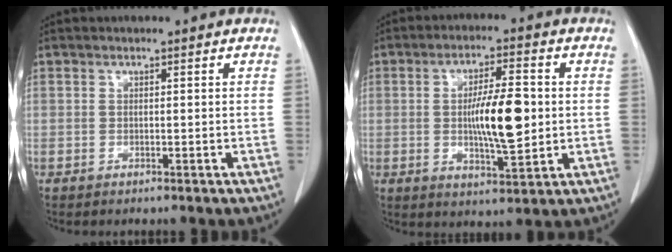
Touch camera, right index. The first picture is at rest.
{"total": 9.9, "force": [-0.2, 2.1, 9.7], "torque": [-0.170, -0.002, -0.003]}